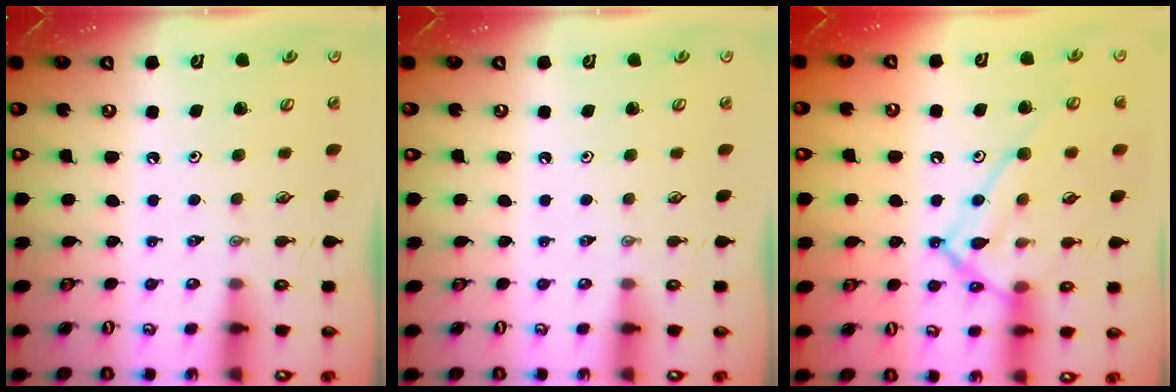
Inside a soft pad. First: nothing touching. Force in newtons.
{"total": 0.0}
{"total": 15.0, "press": 15.0, "slide": 1.2}